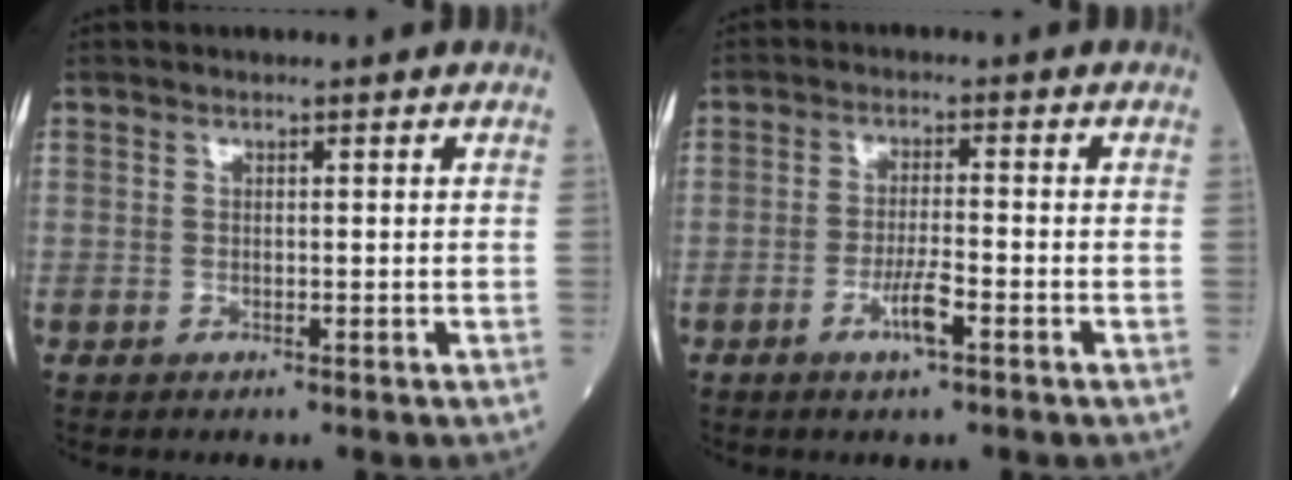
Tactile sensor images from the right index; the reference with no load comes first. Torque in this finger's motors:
{"motor_torque": [0.52, -0.36, 0.24, 0.09]}